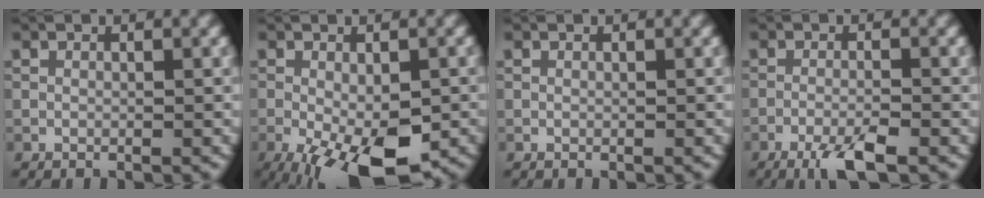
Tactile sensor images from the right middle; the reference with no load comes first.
{"total": 9.7, "force": [-4.4, 3.7, 7.9], "torque": [-0.147, -0.026, -0.055]}
{"total": 0.0}
{"total": 3.8, "force": [-2.5, 0.6, 2.8], "torque": [-0.053, 0.000, -0.052]}